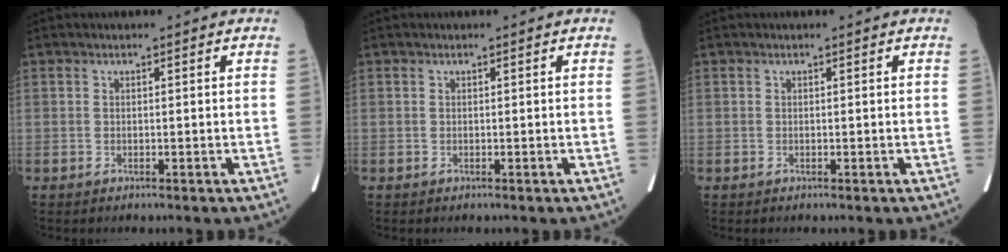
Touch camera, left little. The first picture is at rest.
{"total": 0.0}
{"total": 0.0}